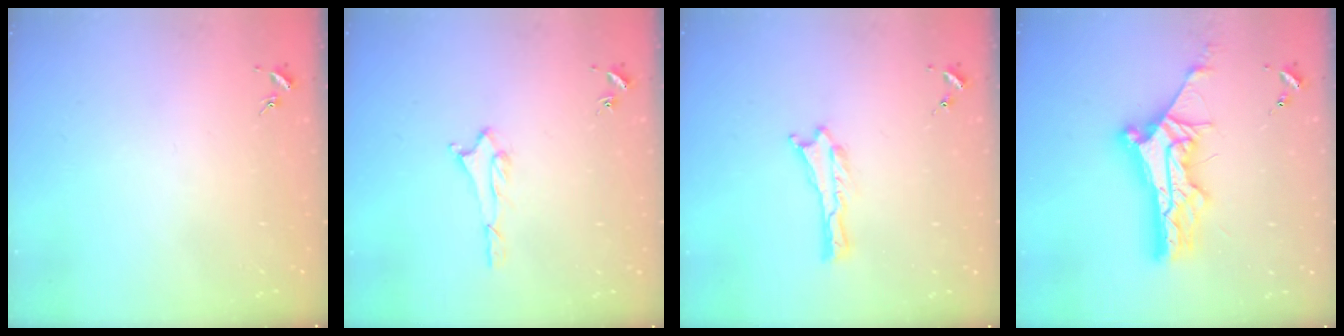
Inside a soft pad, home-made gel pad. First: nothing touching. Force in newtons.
{"total": 1.6, "press": 1.6, "slide": 0.2}
{"total": 0.0}
{"total": 11.3, "press": 11.2, "slide": 1.1}